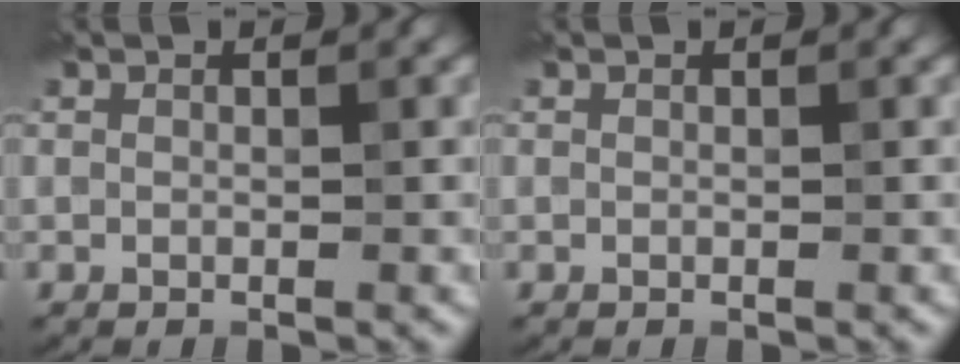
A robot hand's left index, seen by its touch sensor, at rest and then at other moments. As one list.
[{"total": 0.0}]